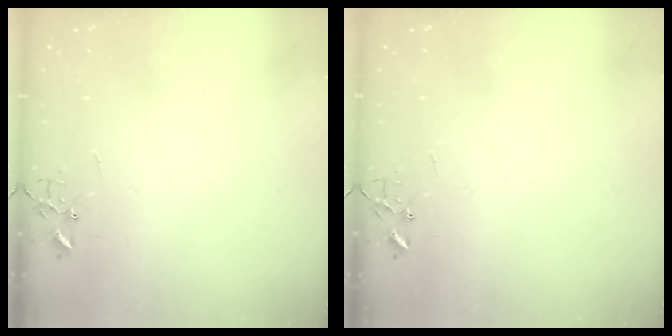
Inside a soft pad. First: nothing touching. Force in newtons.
{"total": 0.0}